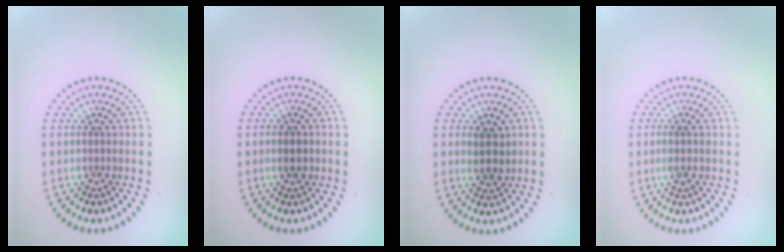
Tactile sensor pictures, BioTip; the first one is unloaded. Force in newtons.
{"total": 2.3, "press": 2.3, "slide": 0.2}
{"total": 2.5, "press": 2.4, "slide": 0.8}
{"total": 1.1, "press": 0.9, "slide": 0.7}